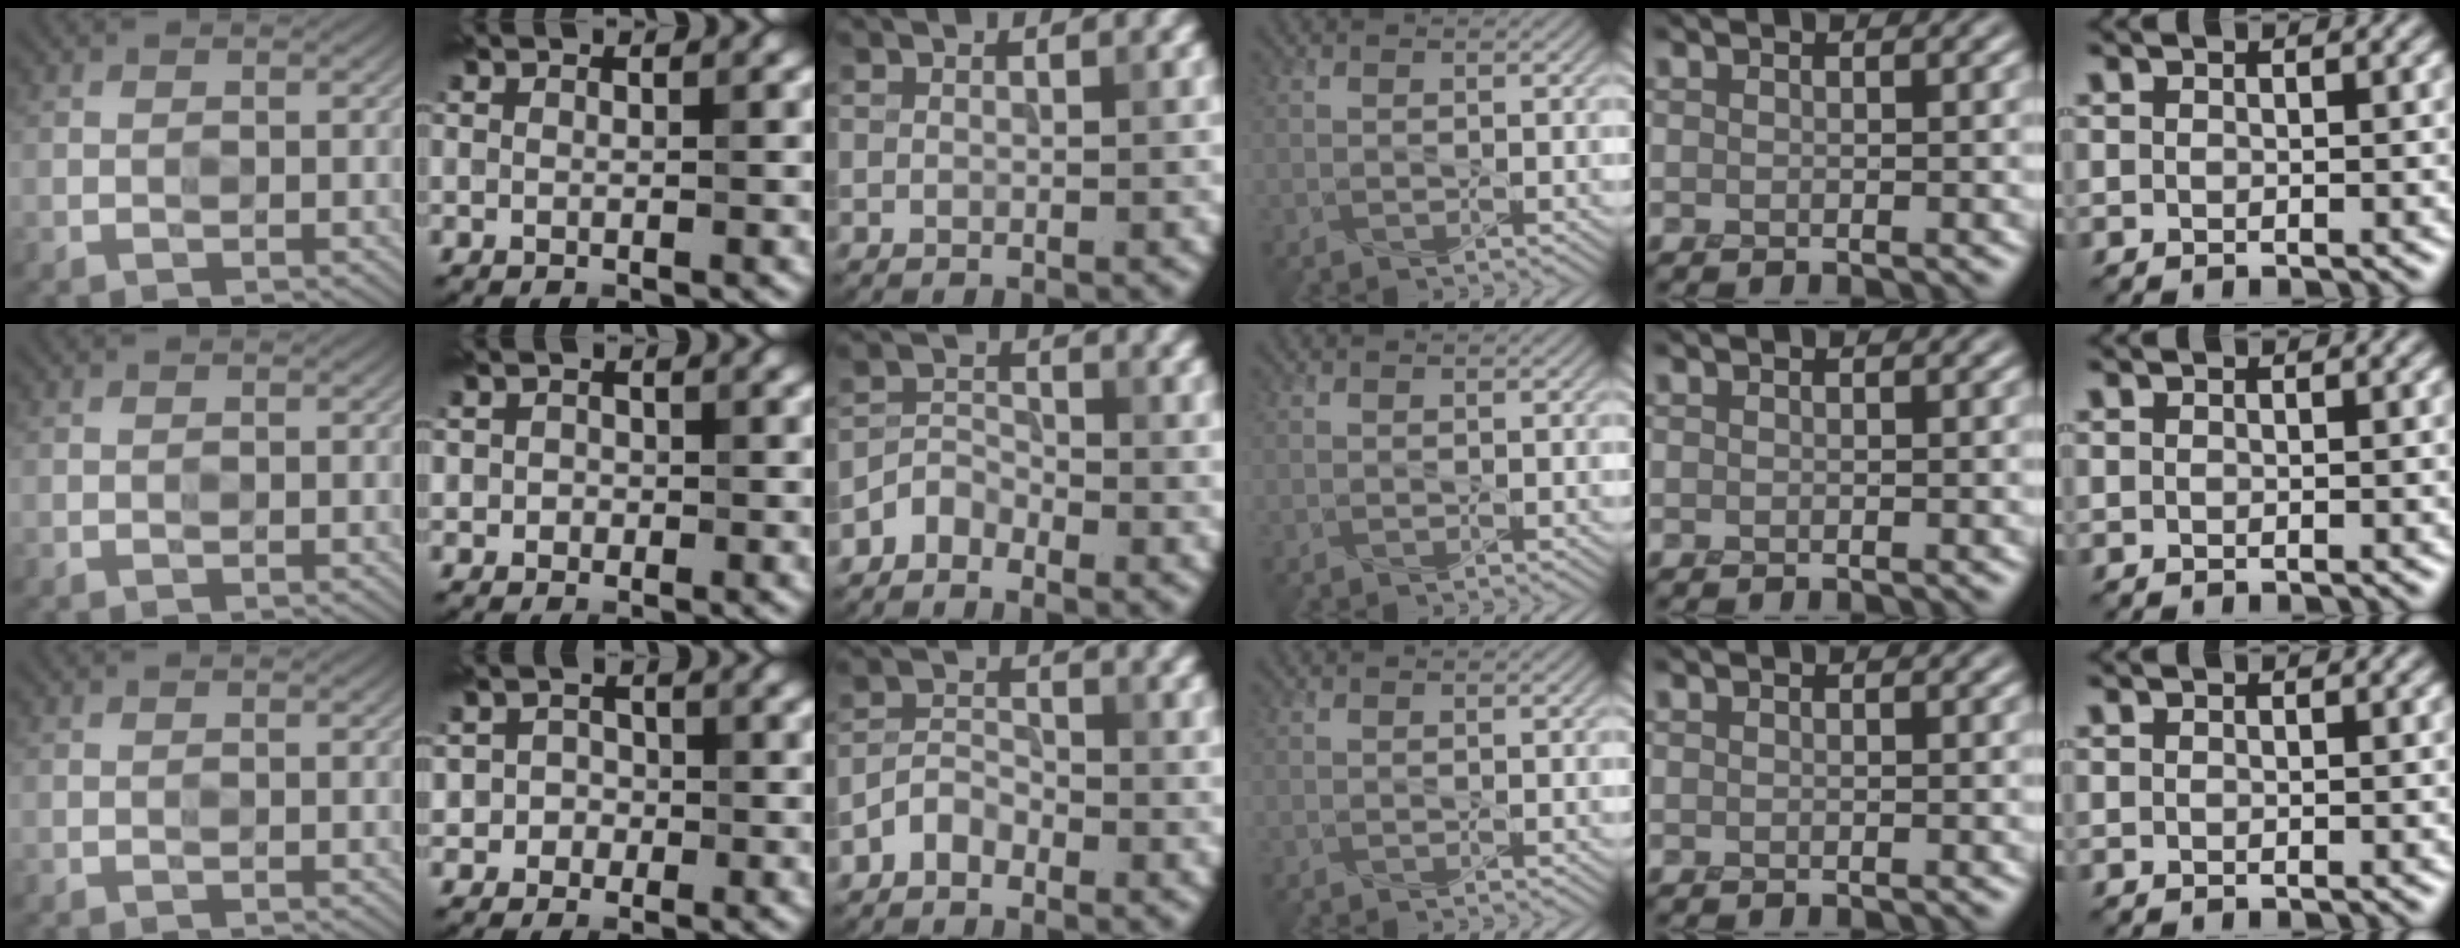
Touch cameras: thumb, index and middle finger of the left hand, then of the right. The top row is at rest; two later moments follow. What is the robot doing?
{"motion": "press", "object": "gel pad"}